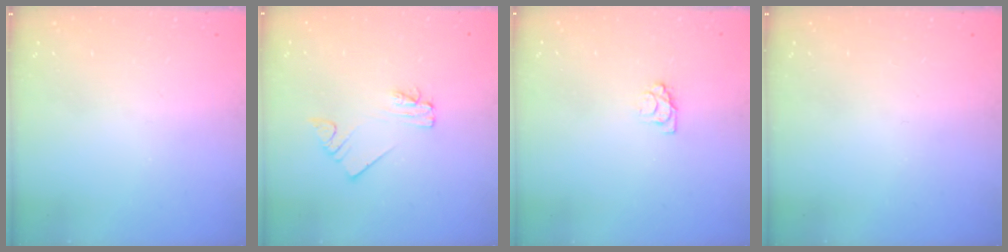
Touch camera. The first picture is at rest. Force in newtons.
{"total": 2.0, "press": 2.0, "slide": 0.1}
{"total": 3.6, "press": 3.6, "slide": 0.4}
{"total": 0.0}